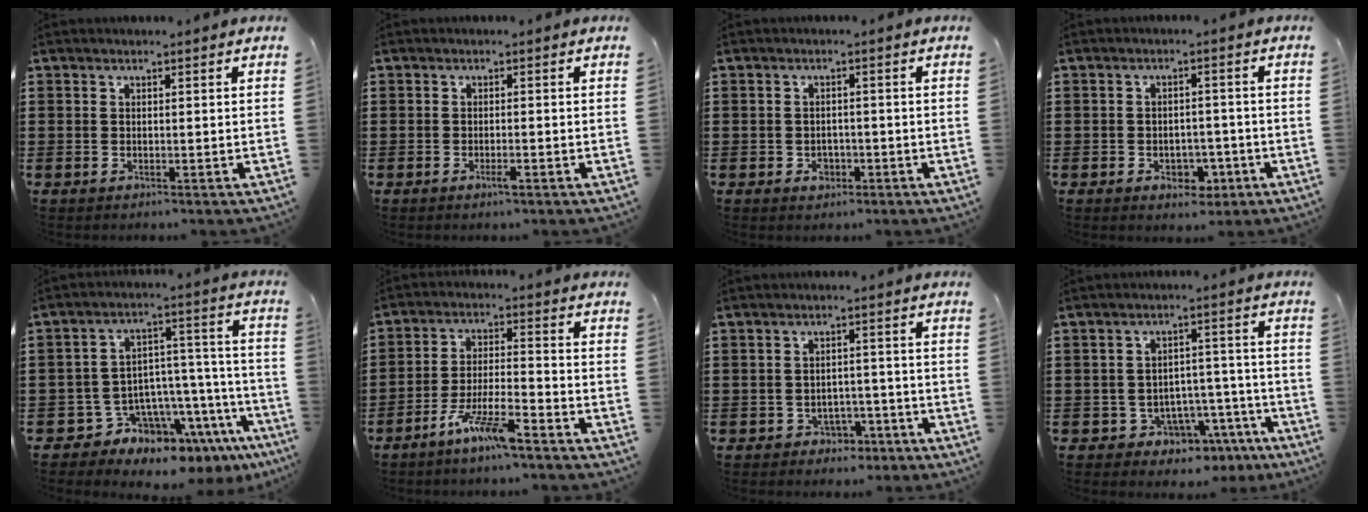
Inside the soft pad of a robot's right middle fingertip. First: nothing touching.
{"total": 1.3, "force": [-0.8, 0.1, 1.1], "torque": [-0.019, -0.004, -0.013]}
{"total": 1.8, "force": [-0.7, 1.3, 0.9], "torque": [-0.020, 0.002, -0.017]}
{"total": 3.2, "force": [-1.8, 2.2, 1.6], "torque": [-0.024, 0.000, -0.037]}
{"total": 9.3, "force": [-7.8, 4.7, 1.9], "torque": [-0.042, 0.016, -0.142]}
{"total": 7.6, "force": [-5.3, 1.1, 5.3], "torque": [-0.117, -0.006, -0.103]}
{"total": 2.6, "force": [-2.2, 1.3, 0.3], "torque": [-0.014, 0.002, -0.049]}
{"total": 4.6, "force": [-3.8, 2.5, 0.8], "torque": [-0.024, 0.018, -0.073]}